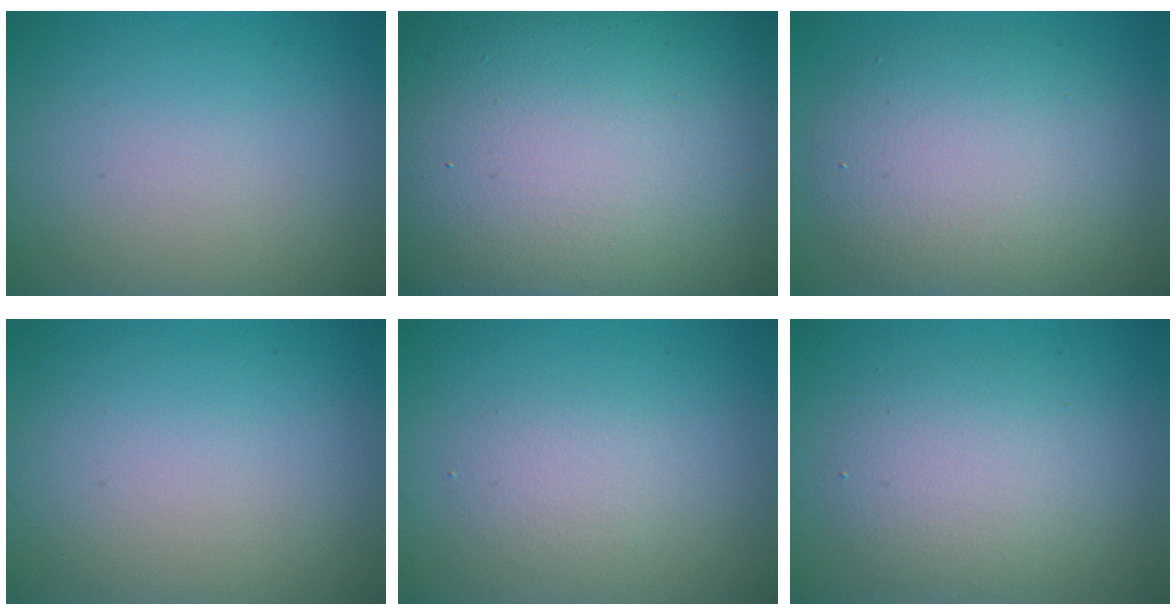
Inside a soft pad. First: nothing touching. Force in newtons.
{"total": 24.8, "press": 24.8, "slide": 1.1}
{"total": 7.3, "press": 7.3, "slide": 0.5}
{"total": 0.0}
{"total": 1.9, "press": 1.8, "slide": 0.2}
{"total": 3.9, "press": 3.9, "slide": 0.2}